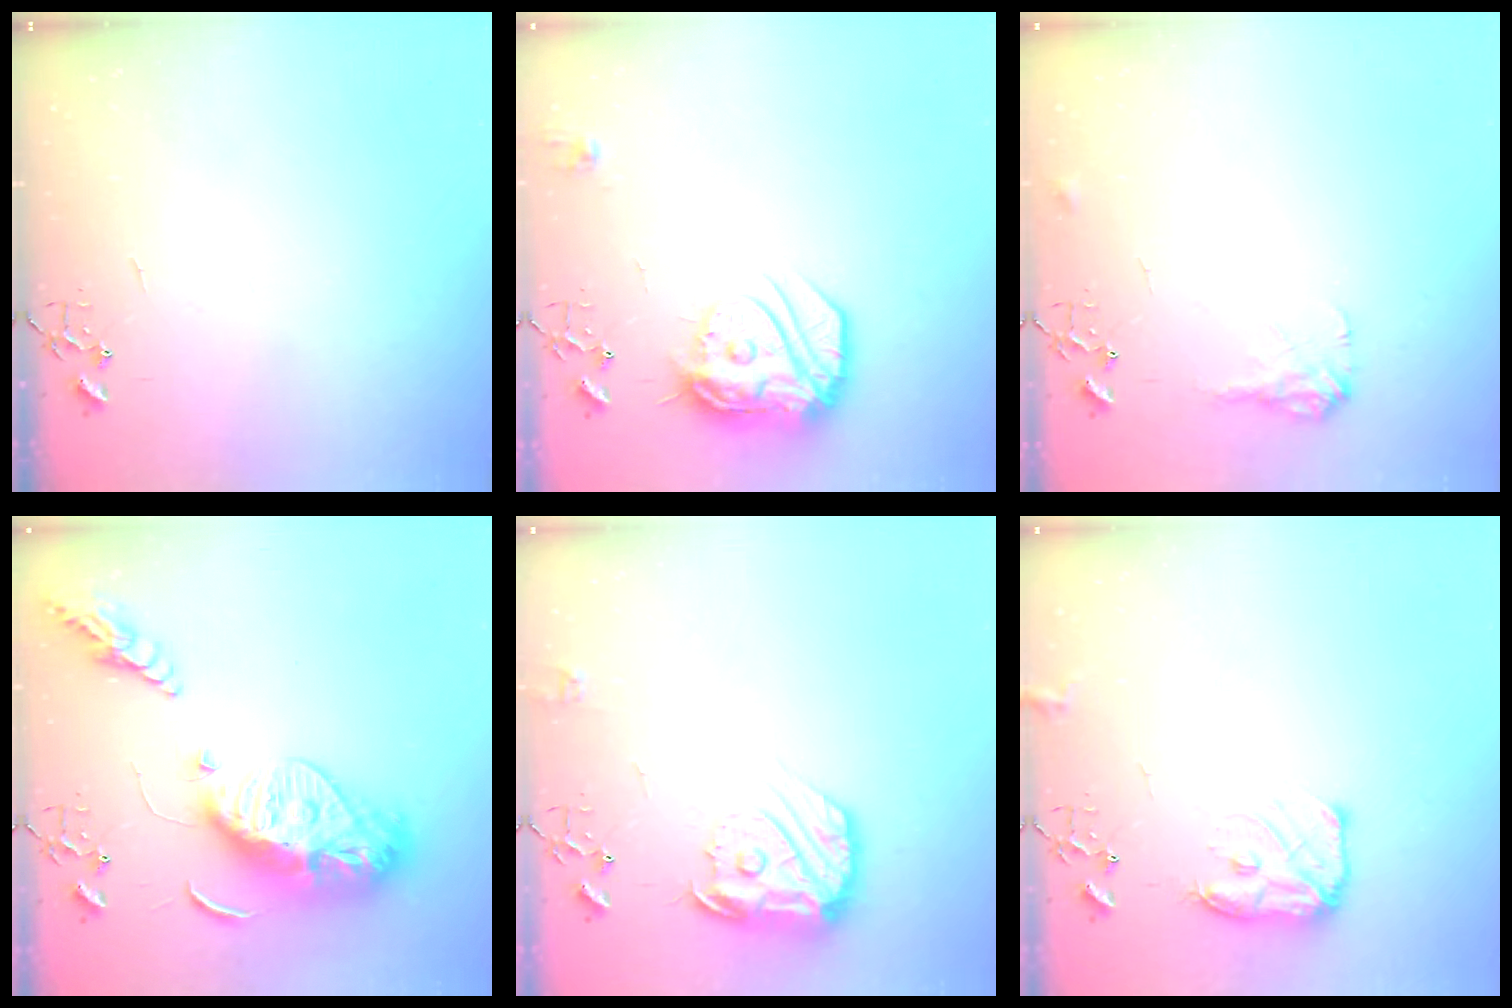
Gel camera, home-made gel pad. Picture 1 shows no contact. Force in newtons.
{"total": 17.3, "press": 17.2, "slide": 1.4}
{"total": 8.5, "press": 8.5, "slide": 0.2}
{"total": 22.4, "press": 22.3, "slide": 1.9}
{"total": 14.8, "press": 14.8, "slide": 1.3}
{"total": 10.8, "press": 10.8, "slide": 0.5}